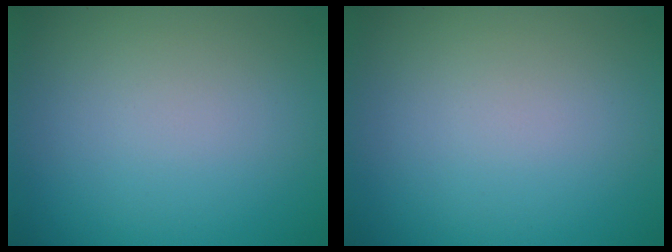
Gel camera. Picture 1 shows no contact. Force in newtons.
{"total": 0.0}